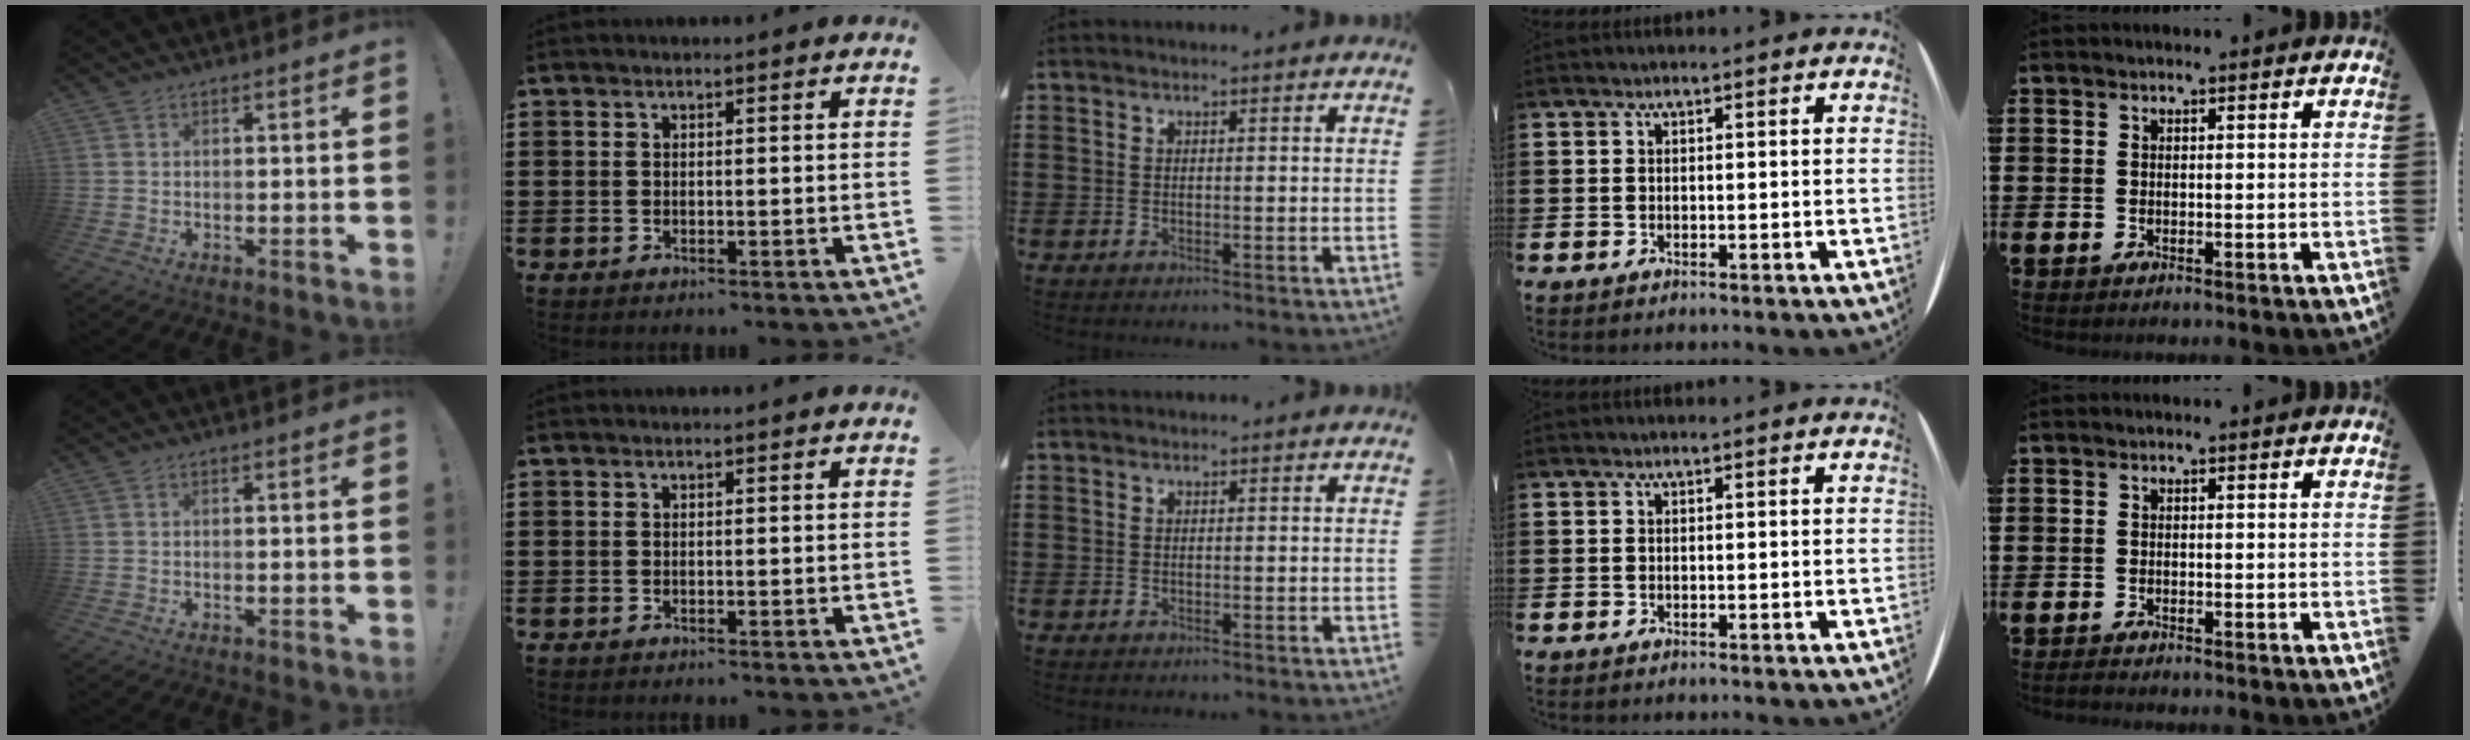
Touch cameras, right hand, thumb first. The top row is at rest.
{"little": {"total": 0.5, "force": [-0.5, 0.0, 0.1], "torque": [-0.003, -0.001, -0.011]}}